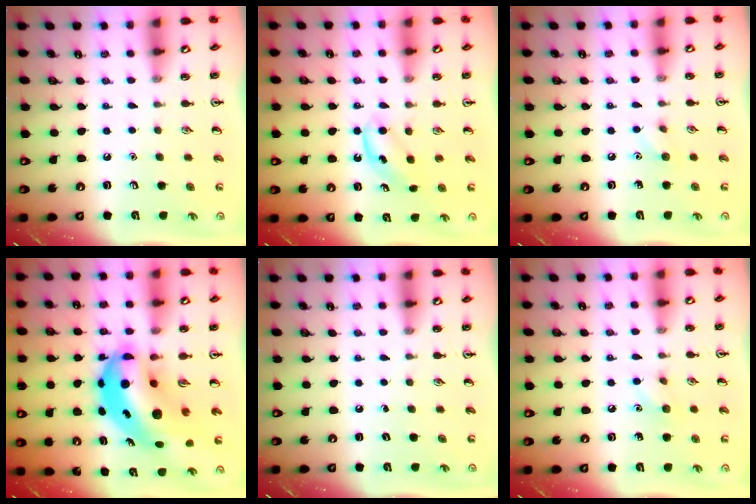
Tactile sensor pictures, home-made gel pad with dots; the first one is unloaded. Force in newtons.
{"total": 4.8, "press": 4.6, "slide": 1.6}
{"total": 5.1, "press": 4.8, "slide": 1.7}
{"total": 12.5, "press": 12.0, "slide": 3.3}
{"total": 0.0}
{"total": 5.1, "press": 4.8, "slide": 1.7}